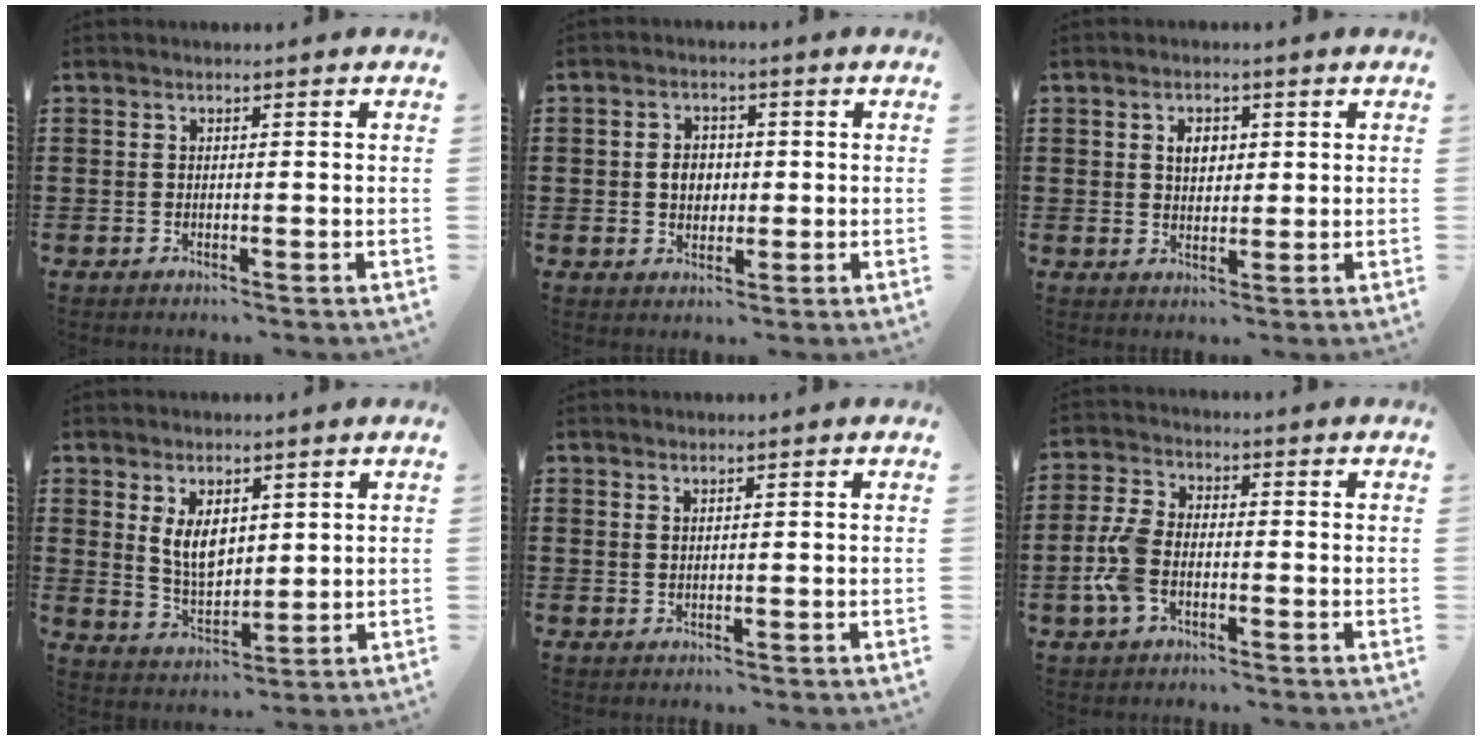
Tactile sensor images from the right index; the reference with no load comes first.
{"total": 3.6, "force": [-0.1, 2.8, 2.2], "torque": [-0.042, 0.006, -0.007]}
{"total": 3.0, "force": [0.8, 2.1, 2.0], "torque": [-0.046, 0.010, 0.012]}
{"total": 5.8, "force": [2.3, 3.4, 4.1], "torque": [-0.081, 0.003, 0.042]}
{"total": 0.9, "force": [0.9, 0.1, 0.1], "torque": [-0.004, 0.001, 0.017]}
{"total": 6.3, "force": [-2.0, 3.5, 4.9], "torque": [-0.127, -0.001, -0.045]}